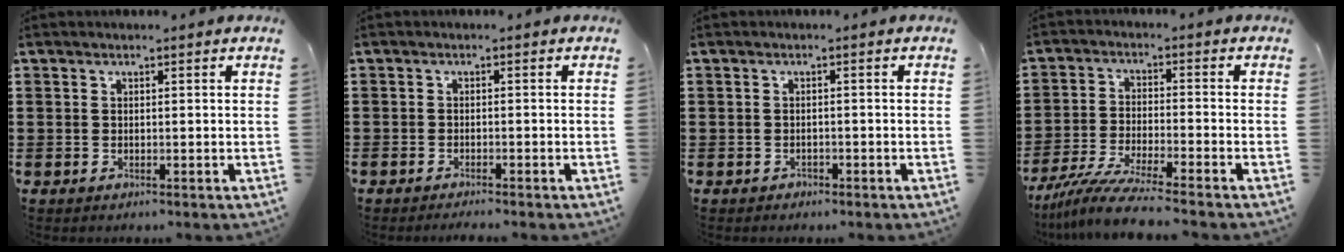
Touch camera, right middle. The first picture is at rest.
{"total": 1.0, "force": [-1.0, 0.0, 0.0], "torque": [-0.003, -0.001, -0.019]}
{"total": 0.6, "force": [-0.5, 0.3, 0.0], "torque": [-0.003, -0.001, -0.012]}
{"total": 7.1, "force": [-6.3, -0.2, 3.3], "torque": [-0.073, -0.013, -0.121]}